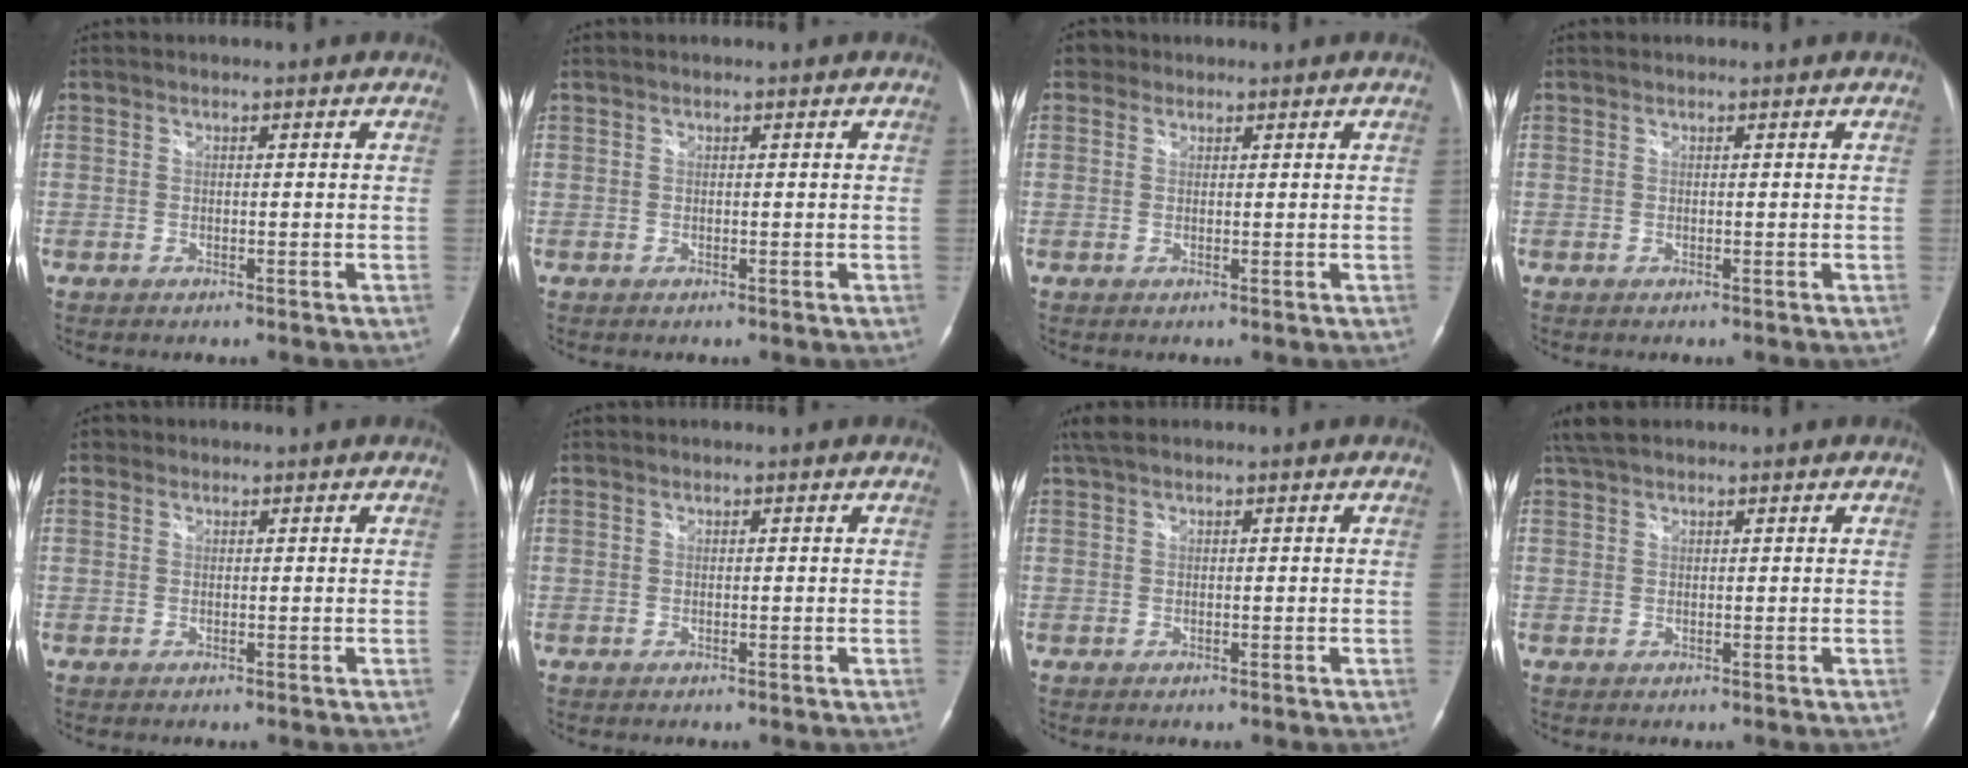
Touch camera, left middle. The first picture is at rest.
{"total": 0.0}
{"total": 1.8, "force": [1.0, 1.5, 0.2], "torque": [0.002, 0.011, 0.012]}
{"total": 0.0}
{"total": 0.8, "force": [0.4, 0.6, 0.1], "torque": [0.002, 0.004, 0.003]}
{"total": 0.0}
{"total": 2.5, "force": [1.8, 0.6, 1.6], "torque": [-0.034, 0.031, 0.036]}
{"total": 3.6, "force": [2.9, 1.1, 1.7], "torque": [-0.040, 0.025, 0.058]}